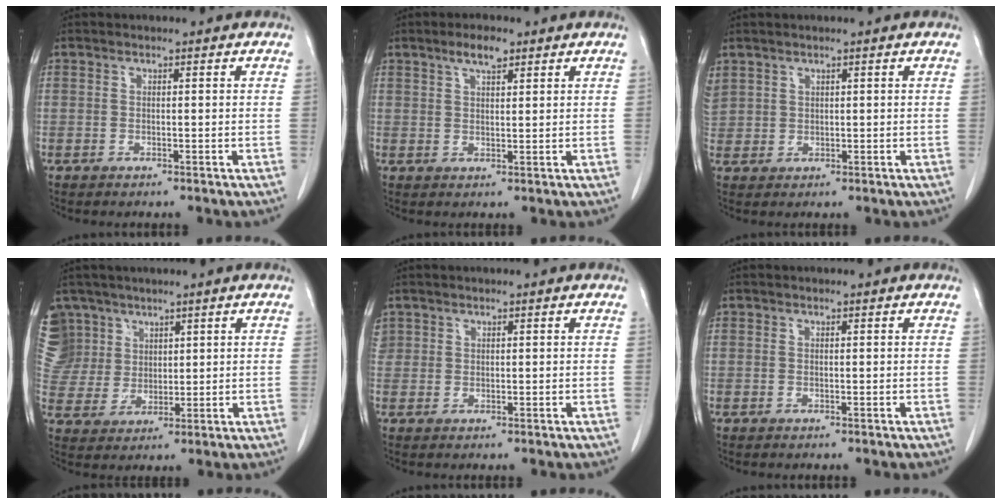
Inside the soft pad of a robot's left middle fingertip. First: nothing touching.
{"total": 3.6, "force": [2.4, 1.0, 2.5], "torque": [-0.047, 0.005, 0.044]}
{"total": 5.1, "force": [2.8, 4.0, 1.5], "torque": [-0.060, 0.018, 0.067]}
{"total": 12.6, "force": [7.7, 9.9, 1.3], "torque": [-0.061, 0.036, 0.172]}
{"total": 2.5, "force": [1.3, 2.0, 0.3], "torque": [-0.002, 0.014, 0.025]}
{"total": 0.0}